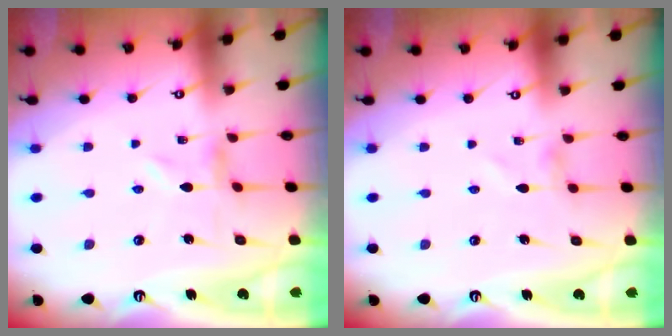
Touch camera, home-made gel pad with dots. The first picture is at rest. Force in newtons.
{"total": 1.1, "press": 1.1, "slide": 0.0}